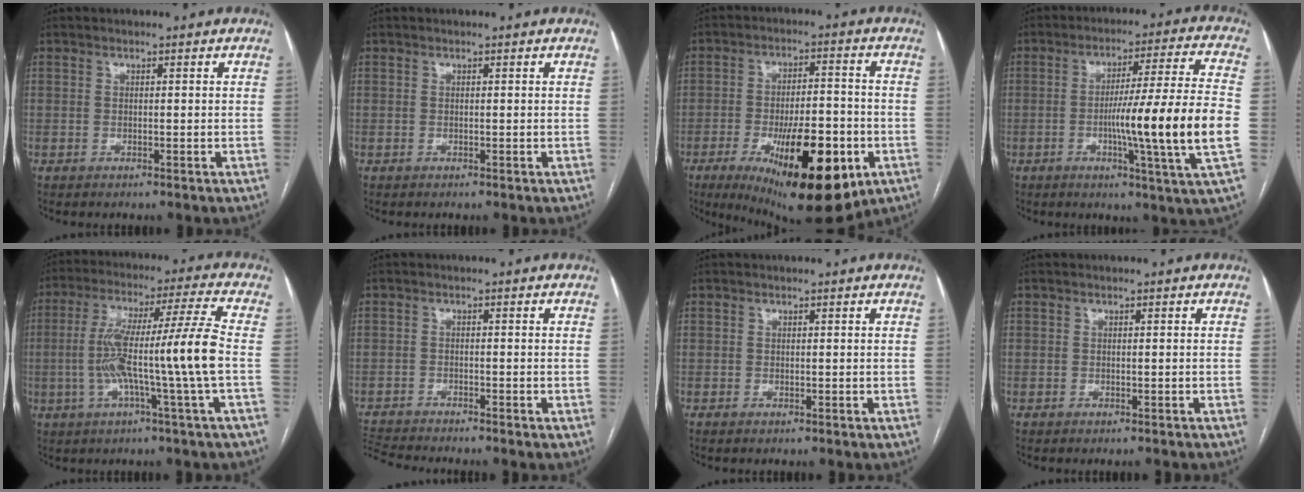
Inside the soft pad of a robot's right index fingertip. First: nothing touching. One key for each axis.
{"total": 0.0}
{"total": 19.0, "fx": -7.6, "fy": 5.7, "fz": 16.4, "tx": -0.225, "ty": -0.011, "tz": -0.100}
{"total": 16.8, "fx": -3.2, "fy": -1.9, "fz": 16.3, "tx": -0.263, "ty": -0.011, "tz": -0.056}
{"total": 13.4, "fx": -2.2, "fy": -1.8, "fz": 13.1, "tx": -0.240, "ty": 0.016, "tz": -0.042}
{"total": 4.6, "fx": -4.4, "fy": -1.3, "fz": 0.5, "tx": -0.014, "ty": -0.016, "tz": -0.080}
{"total": 0.0}
{"total": 0.6, "fx": -0.4, "fy": 0.4, "fz": 0.0, "tx": 0.001, "ty": 0.004, "tz": -0.007}